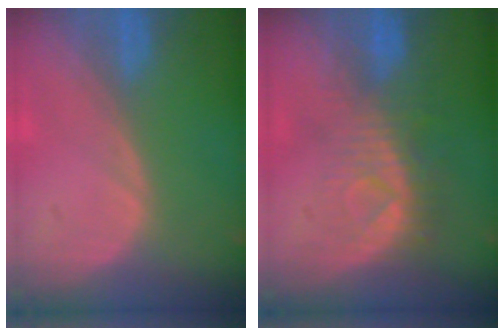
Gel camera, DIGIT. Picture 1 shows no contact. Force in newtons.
{"total": 8.1, "press": 7.2, "slide": 3.7}